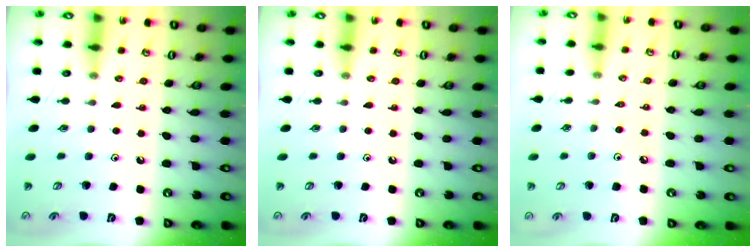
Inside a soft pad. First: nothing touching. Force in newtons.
{"total": 0.0}
{"total": 1.9, "press": 1.9, "slide": 0.4}